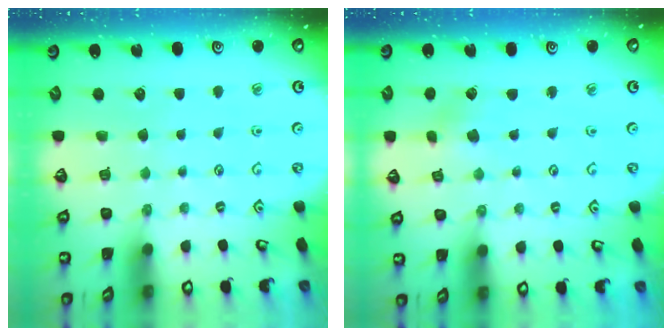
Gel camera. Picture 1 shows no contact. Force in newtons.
{"total": 2.7, "press": 2.6, "slide": 0.4}